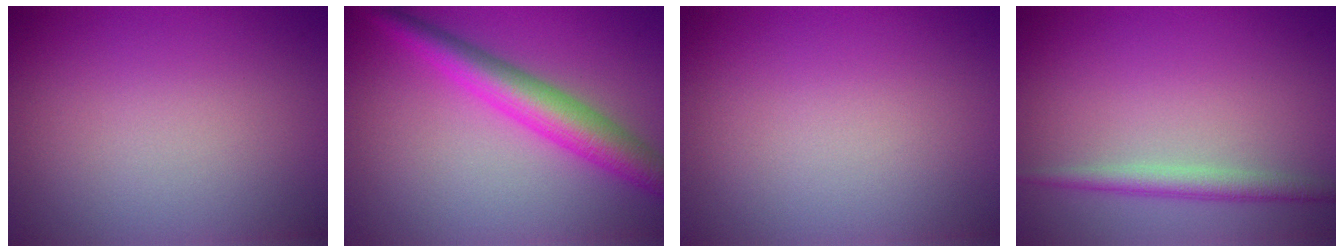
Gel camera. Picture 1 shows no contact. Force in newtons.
{"total": 5.4, "press": 5.4, "slide": 0.1}
{"total": 0.0}
{"total": 2.2, "press": 2.2, "slide": 0.0}